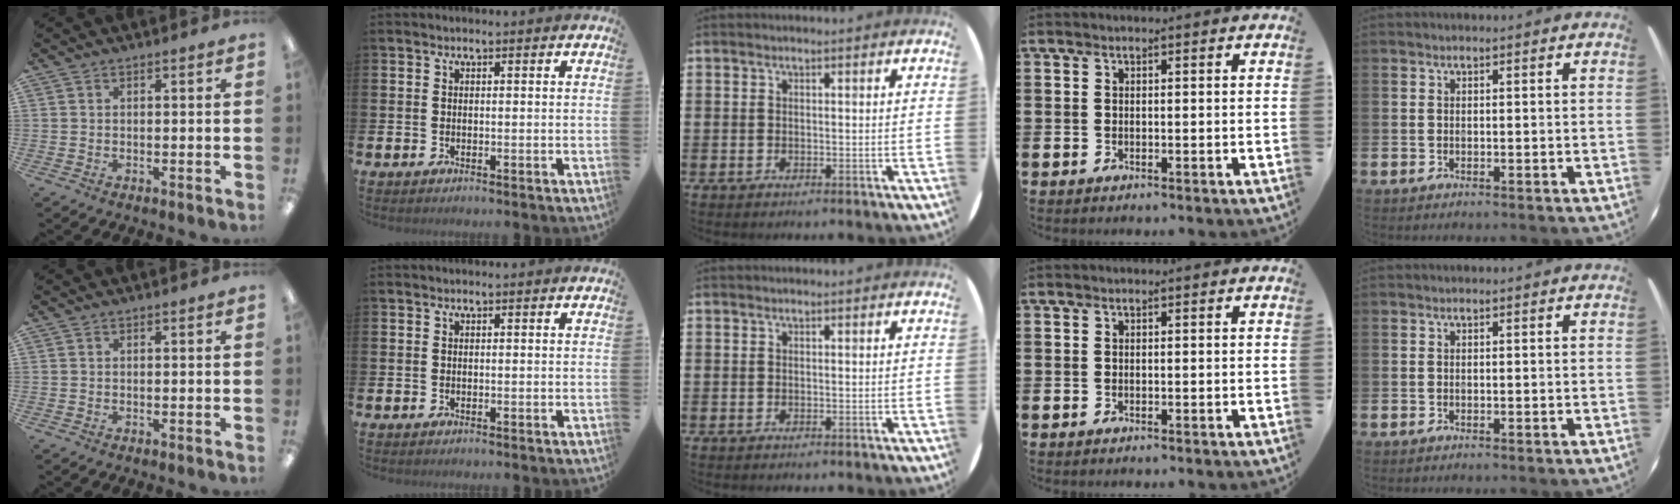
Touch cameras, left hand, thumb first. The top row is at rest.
{}